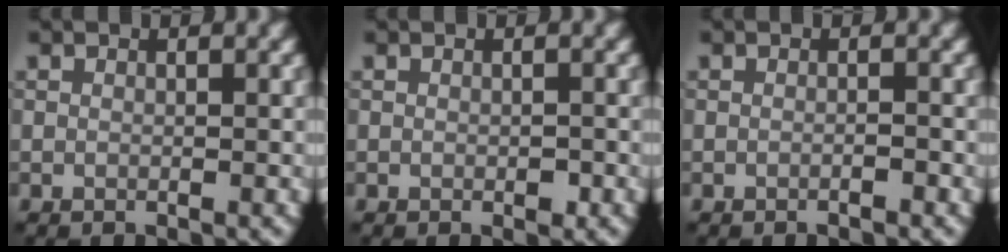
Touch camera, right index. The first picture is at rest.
{"total": 0.7, "force": [-0.2, 0.3, 0.6], "torque": [-0.010, 0.001, -0.002]}
{"total": 0.8, "force": [-0.4, 0.1, 0.6], "torque": [-0.009, -0.001, -0.013]}